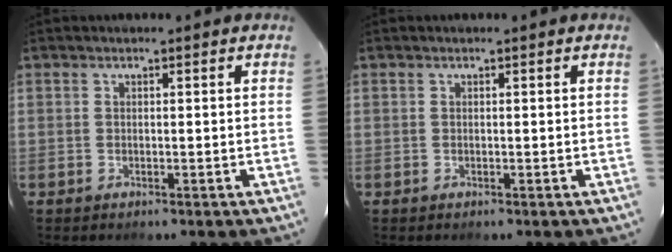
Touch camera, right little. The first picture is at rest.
{"total": 0.0}